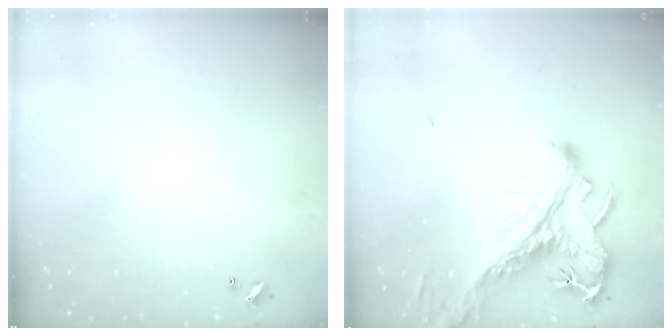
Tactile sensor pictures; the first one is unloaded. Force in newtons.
{"total": 2.6, "press": 2.2, "slide": 1.4}